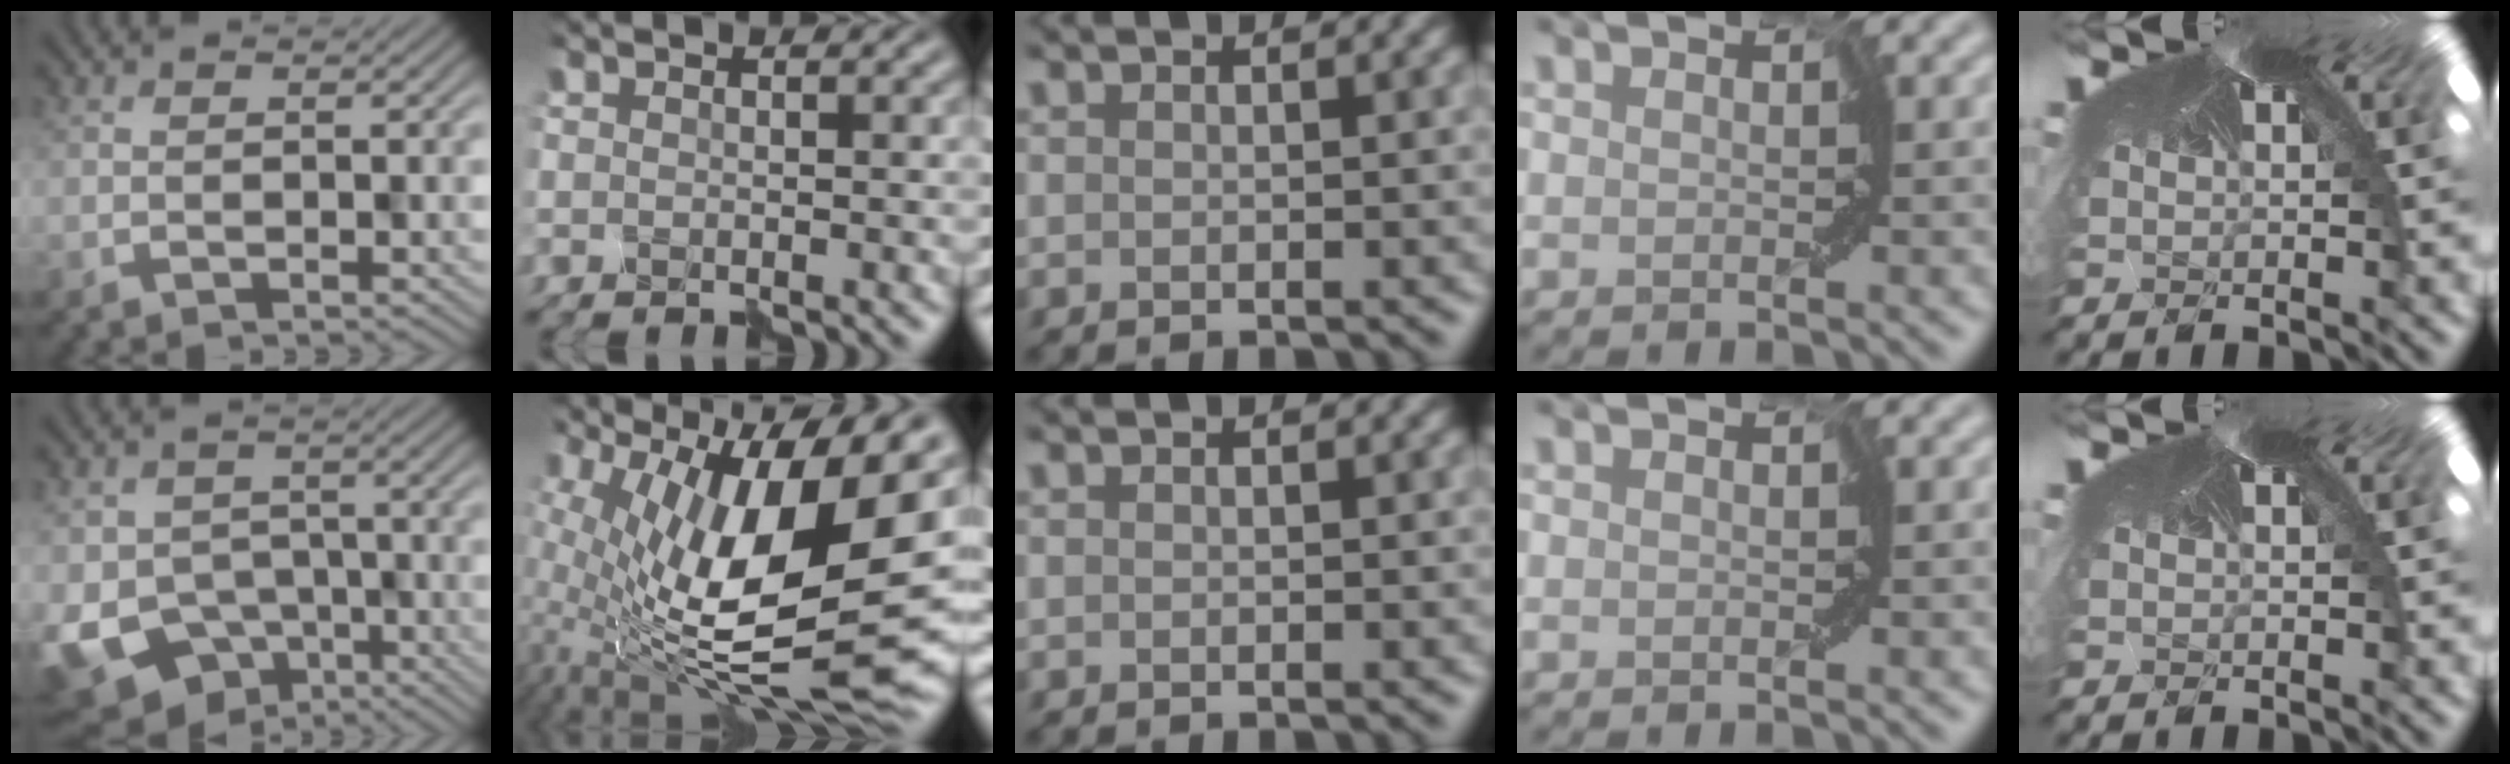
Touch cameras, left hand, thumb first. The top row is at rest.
{"thumb": {"total": 10.7, "force": [-5.1, 8.2, 4.6], "torque": [-0.101, -0.032, -0.065]}, "index": {"total": 17.0, "force": [1.0, 6.6, 15.7], "torque": [-0.286, 0.004, 0.018]}}